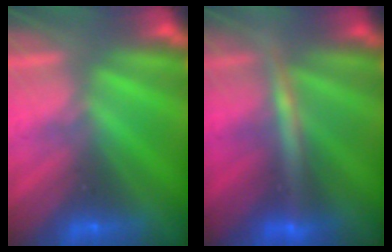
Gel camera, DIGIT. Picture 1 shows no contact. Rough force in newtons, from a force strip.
{"total": 2.6}